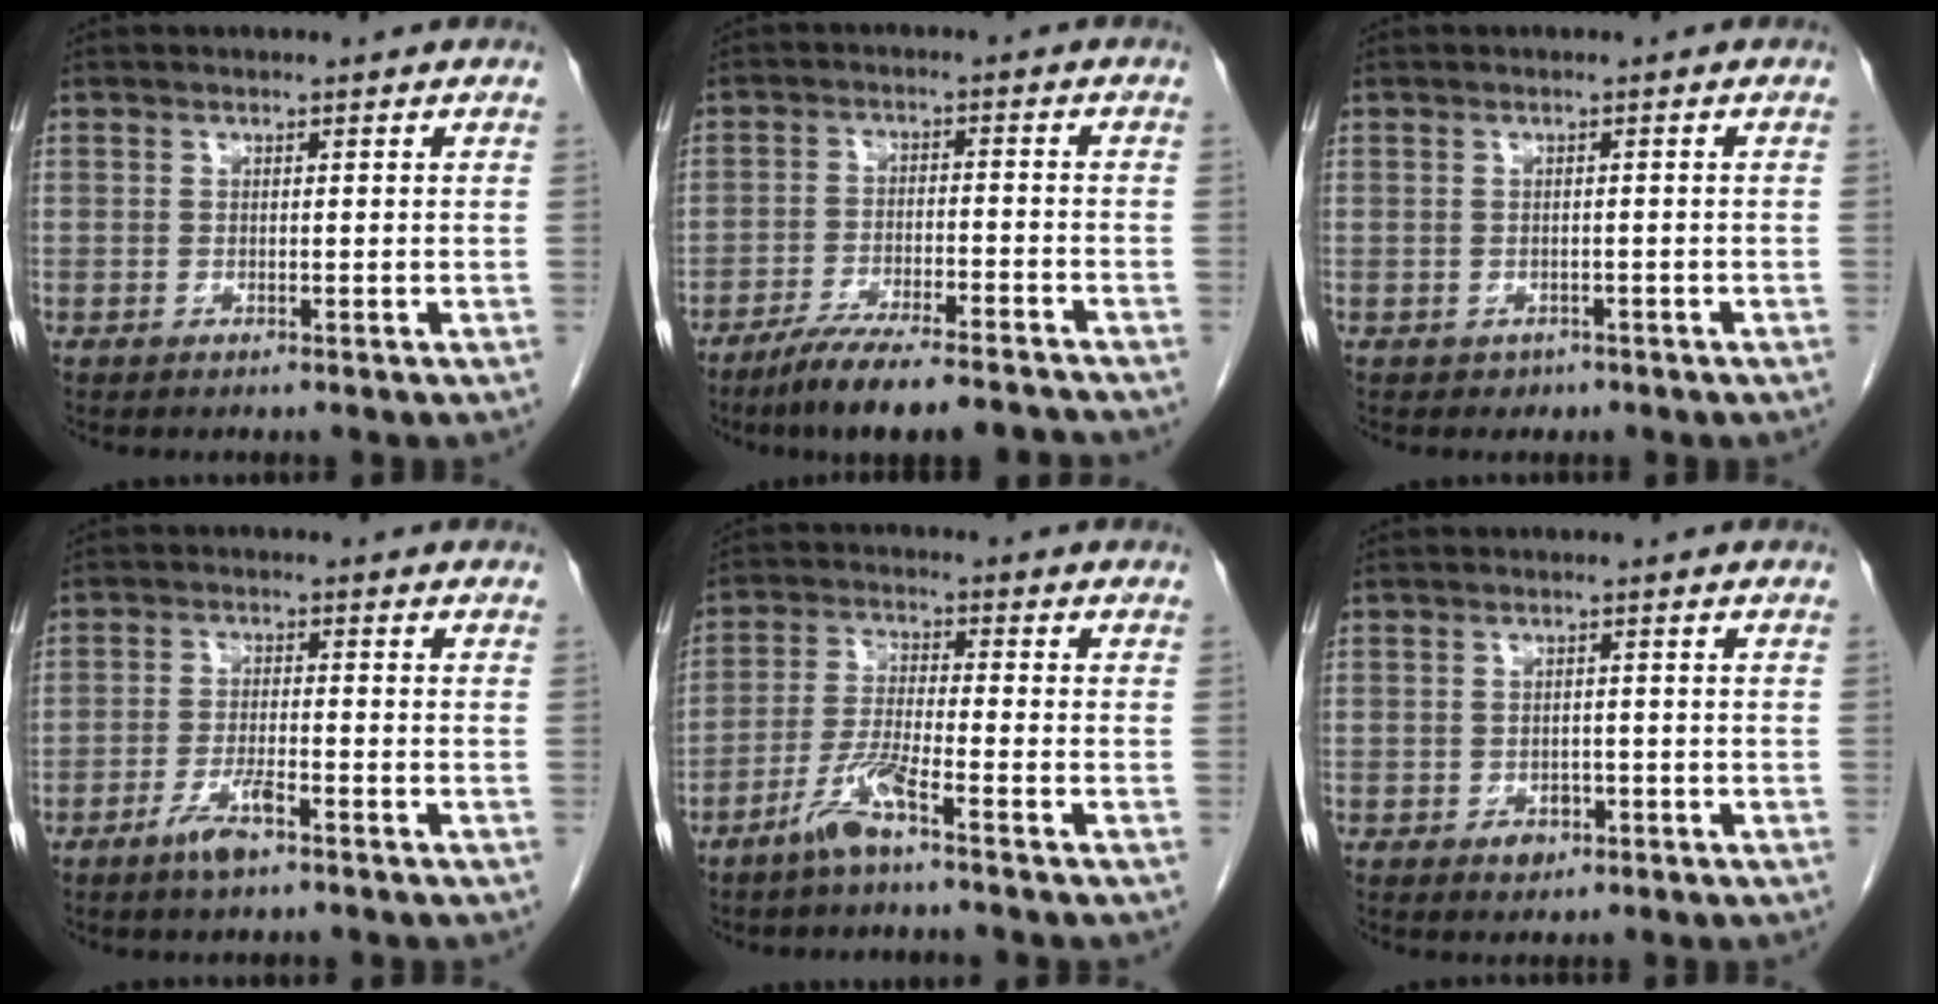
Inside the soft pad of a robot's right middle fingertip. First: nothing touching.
{"total": 12.2, "force": [-10.5, 1.3, 6.1], "torque": [-0.091, -0.008, -0.165]}
{"total": 1.5, "force": [-1.0, 1.2, 0.1], "torque": [-0.009, 0.004, -0.010]}
{"total": 5.2, "force": [-3.5, -0.2, 3.8], "torque": [-0.077, -0.009, -0.074]}
{"total": 5.8, "force": [-4.1, -0.1, 4.2], "torque": [-0.092, -0.007, -0.089]}
{"total": 2.3, "force": [-1.2, 1.6, 1.0], "torque": [-0.011, 0.005, -0.011]}